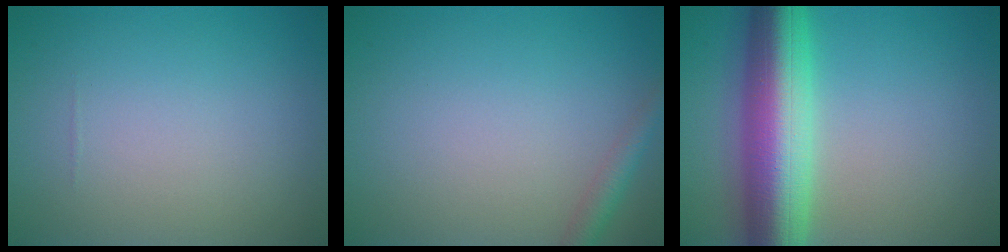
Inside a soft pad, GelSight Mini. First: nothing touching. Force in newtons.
{"total": 1.8, "press": 1.8, "slide": 0.1}
{"total": 10.5, "press": 10.5, "slide": 0.2}